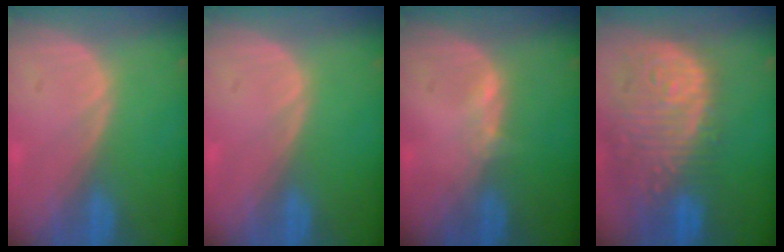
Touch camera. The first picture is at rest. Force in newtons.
{"total": 0.0}
{"total": 1.1, "press": 1.1, "slide": 0.3}
{"total": 14.2, "press": 11.7, "slide": 8.1}